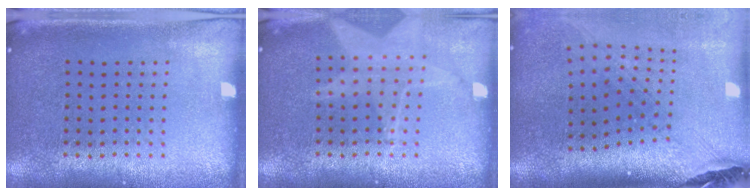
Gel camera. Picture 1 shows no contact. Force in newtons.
{"total": 1.3, "press": 1.3, "slide": 0.1}
{"total": 2.4, "press": 1.8, "slide": 1.6}